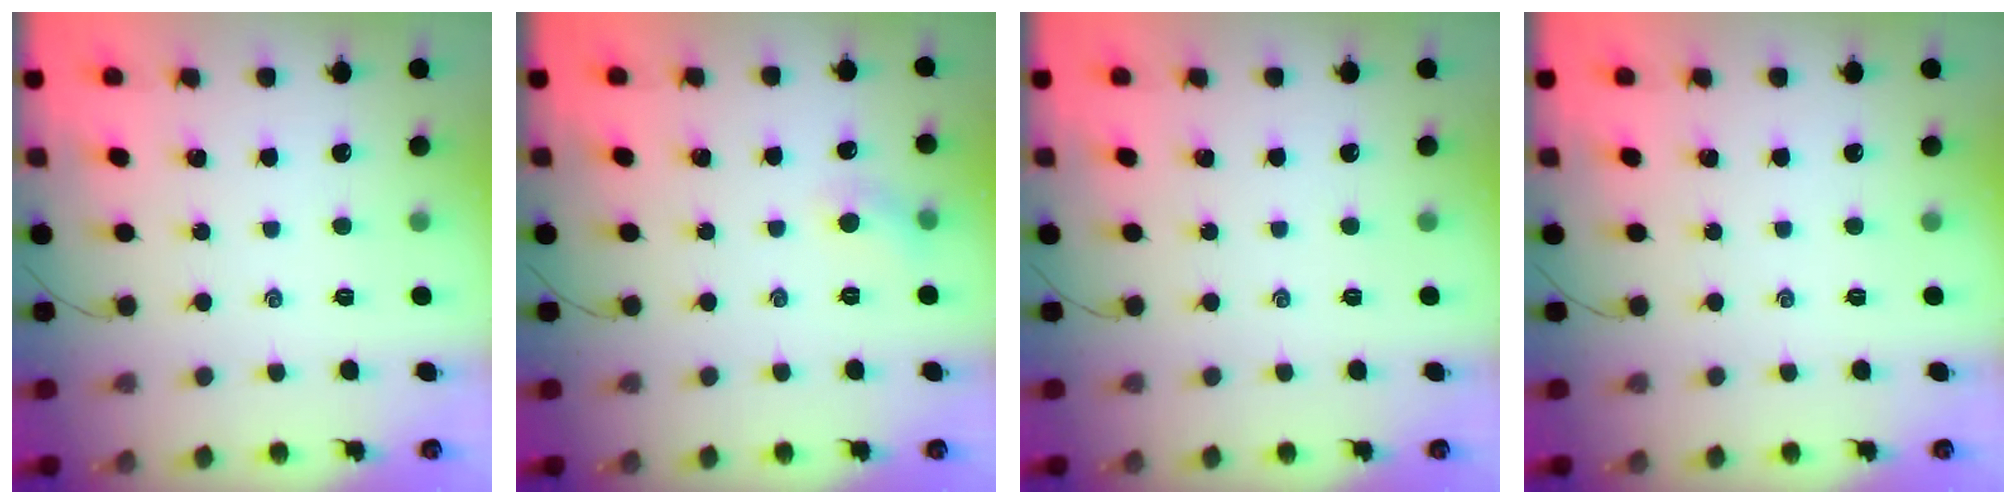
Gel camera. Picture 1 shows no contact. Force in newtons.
{"total": 4.4, "press": 4.2, "slide": 1.2}
{"total": 0.0}
{"total": 0.0}